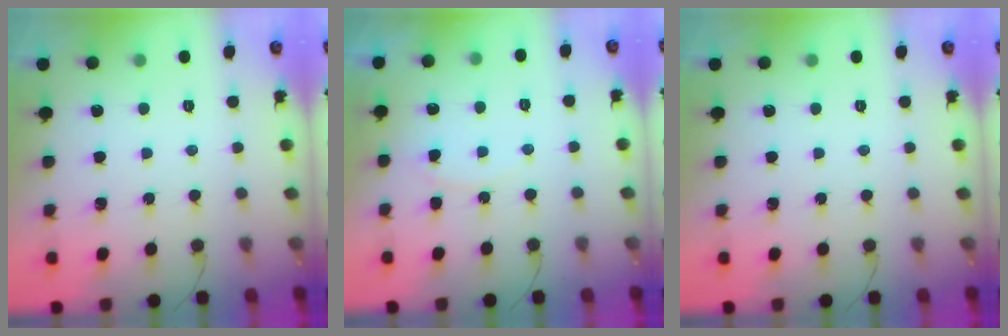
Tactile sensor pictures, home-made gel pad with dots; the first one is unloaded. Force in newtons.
{"total": 5.8, "press": 5.8, "slide": 0.6}
{"total": 0.0}